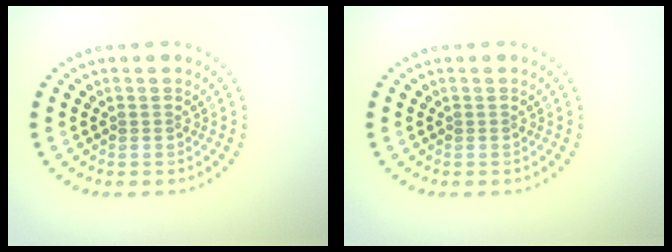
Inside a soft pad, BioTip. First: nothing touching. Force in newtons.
{"total": 0.0}